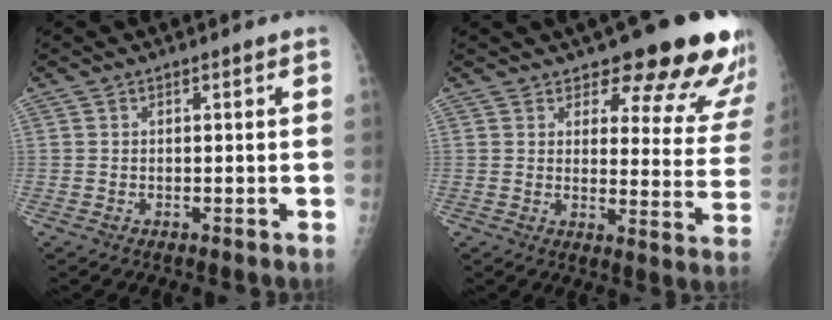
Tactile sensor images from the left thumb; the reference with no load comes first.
{"total": 18.2, "force": [14.9, 5.7, 8.8], "torque": [-0.054, -0.099, 0.167]}